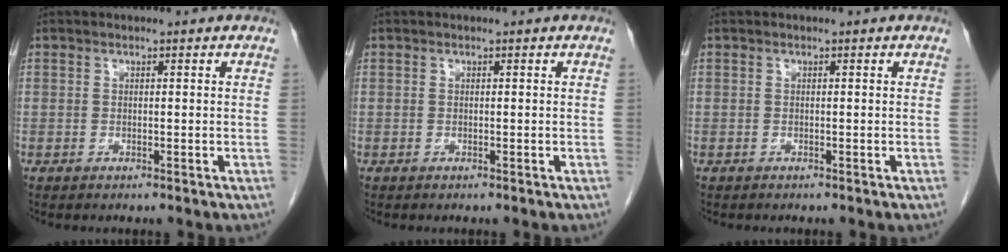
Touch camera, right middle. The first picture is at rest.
{"total": 0.0}
{"total": 0.0}